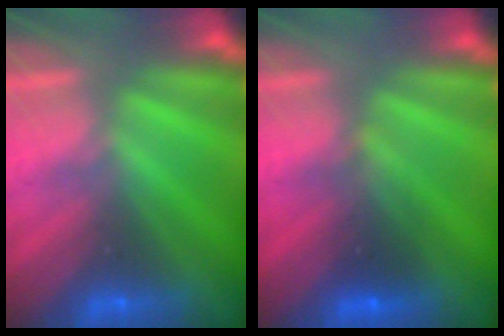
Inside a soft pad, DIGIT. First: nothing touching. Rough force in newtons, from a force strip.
{"total": 2.8}